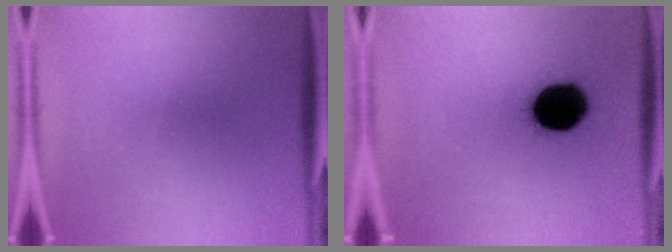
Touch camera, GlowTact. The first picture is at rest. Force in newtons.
{"total": 18.9}